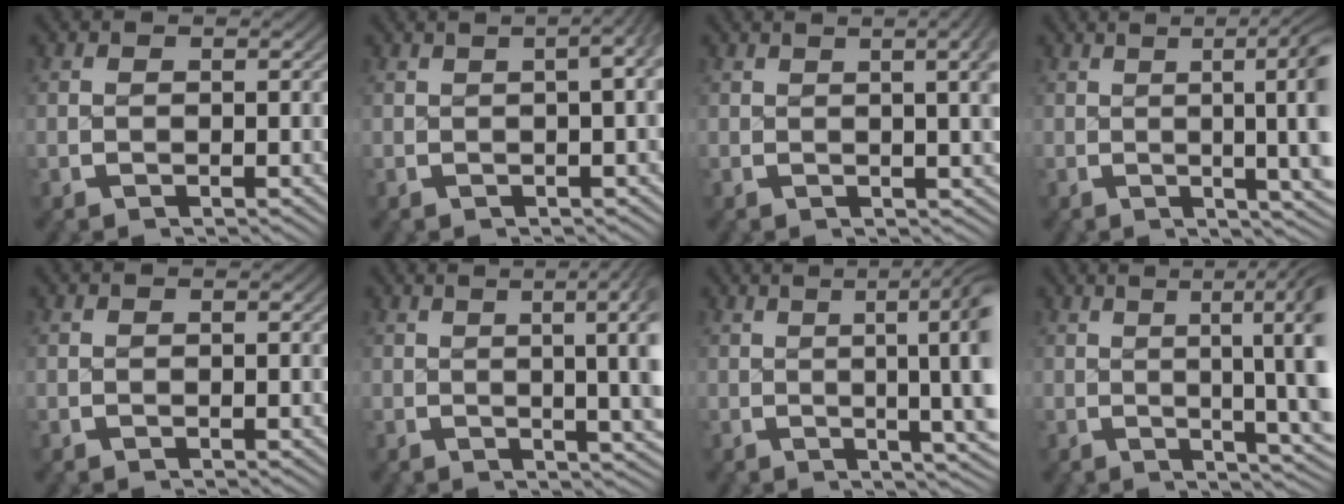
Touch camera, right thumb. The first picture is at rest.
{"total": 3.8, "force": [0.6, 1.5, 3.4], "torque": [-0.032, 0.021, 0.000]}
{"total": 3.8, "force": [1.1, 0.8, 3.5], "torque": [-0.028, 0.011, 0.013]}
{"total": 8.5, "force": [1.5, 2.7, 7.9], "torque": [-0.086, 0.013, 0.014]}
{"total": 0.0}
{"total": 8.2, "force": [2.0, 3.1, 7.3], "torque": [-0.062, 0.025, 0.018]}
{"total": 9.5, "force": [2.0, 3.3, 8.6], "torque": [-0.091, 0.016, 0.018]}
{"total": 10.5, "force": [1.9, 4.0, 9.5], "torque": [-0.106, 0.009, 0.021]}